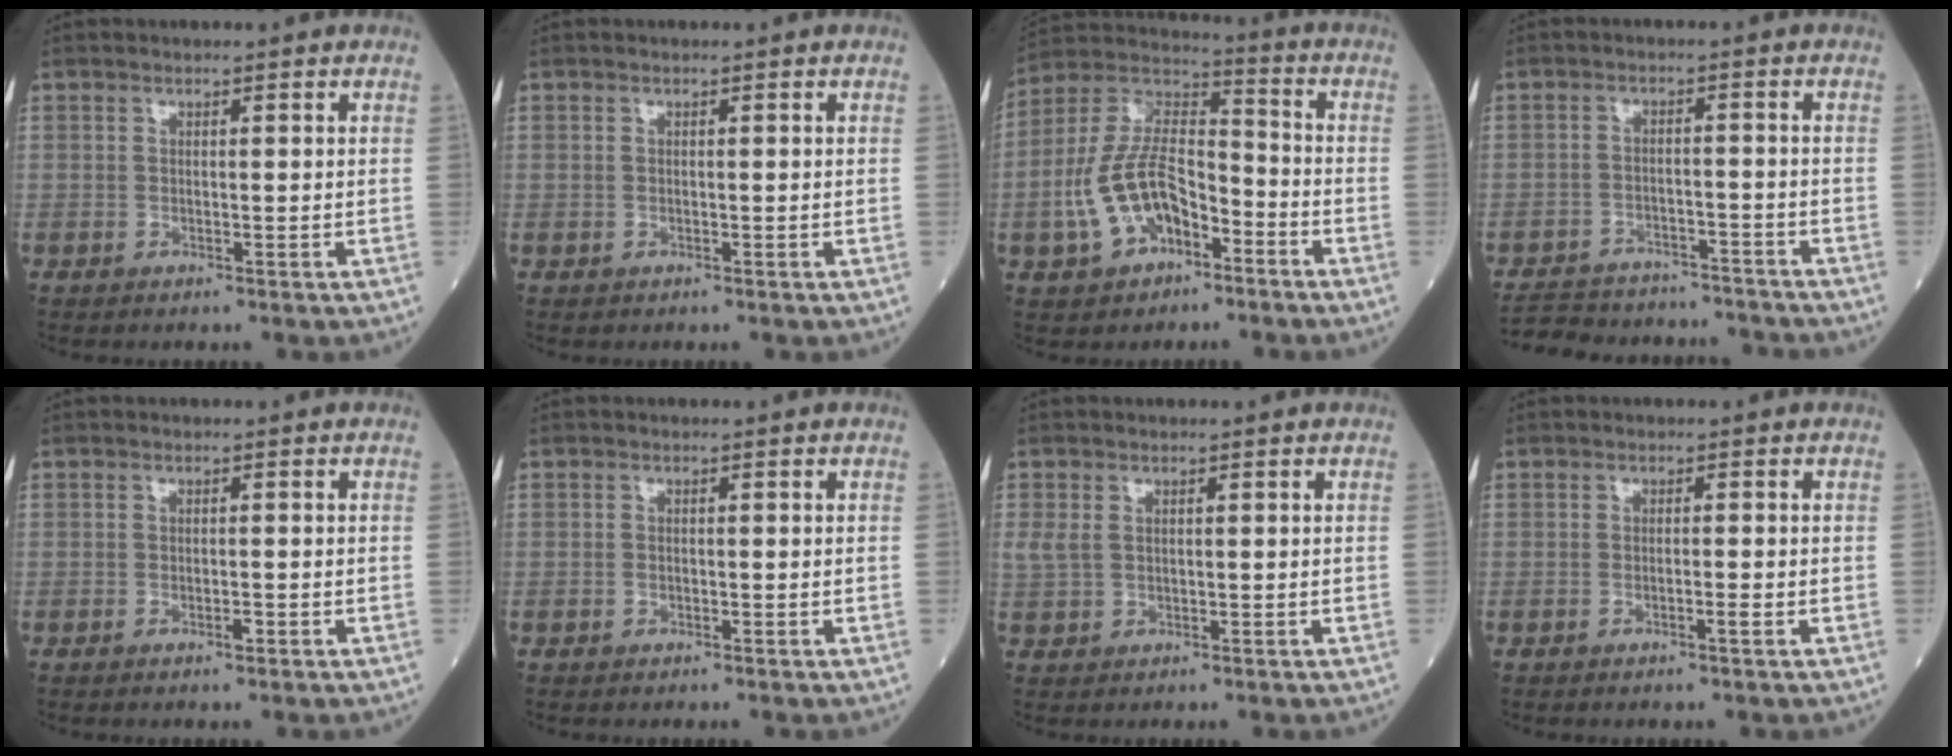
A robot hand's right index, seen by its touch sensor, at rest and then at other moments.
{"total": 0.0}
{"total": 13.1, "force": [-5.2, 7.1, 9.7], "torque": [-0.221, 0.021, -0.092]}
{"total": 14.8, "force": [-13.8, 4.3, 3.3], "torque": [-0.073, 0.011, -0.184]}
{"total": 1.0, "force": [-0.5, 0.3, 0.8], "torque": [-0.014, -0.001, -0.008]}
{"total": 0.5, "force": [-0.3, 0.4, 0.2], "torque": [-0.008, 0.001, -0.004]}
{"total": 2.3, "force": [0.5, 1.7, 1.5], "torque": [-0.046, 0.010, 0.018]}
{"total": 1.0, "force": [-0.5, -0.1, 0.8], "torque": [-0.019, -0.001, -0.007]}